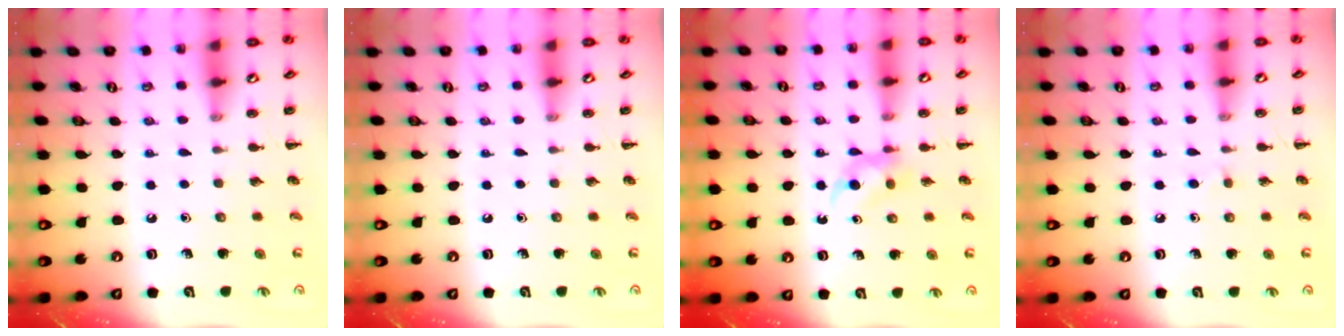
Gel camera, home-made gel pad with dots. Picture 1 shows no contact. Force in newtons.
{"total": 0.0}
{"total": 3.9, "press": 3.5, "slide": 1.7}
{"total": 1.7, "press": 1.5, "slide": 0.9}